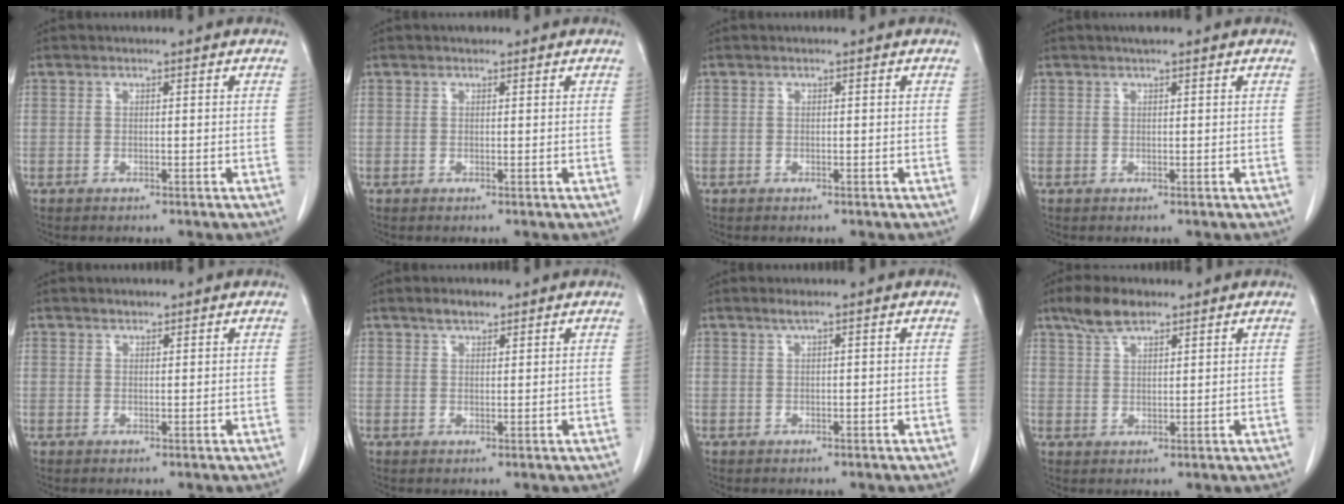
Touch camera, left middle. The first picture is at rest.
{"total": 0.8, "force": [0.6, 0.4, 0.3], "torque": [-0.011, 0.007, 0.009]}
{"total": 0.0}
{"total": 1.6, "force": [1.2, 0.2, 1.1], "torque": [-0.019, 0.010, 0.018]}
{"total": 0.8, "force": [0.7, 0.3, 0.1], "torque": [-0.006, 0.001, 0.012]}
{"total": 2.3, "force": [1.8, 0.8, 1.1], "torque": [-0.022, 0.006, 0.031]}
{"total": 0.9, "force": [0.6, -0.2, 0.7], "torque": [-0.021, 0.007, 0.015]}
{"total": 5.0, "force": [3.8, 1.8, 2.7], "torque": [-0.060, 0.011, 0.072]}